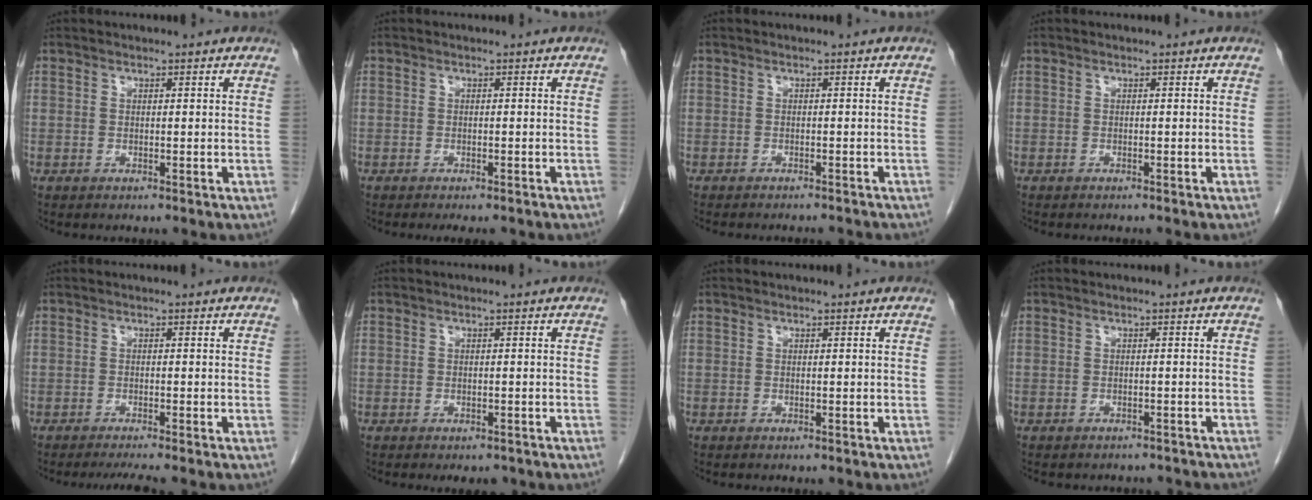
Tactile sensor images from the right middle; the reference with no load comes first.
{"total": 2.8, "force": [-2.3, 1.0, 1.2], "torque": [-0.010, -0.005, -0.029]}
{"total": 6.7, "force": [-6.2, 1.1, 2.2], "torque": [-0.018, -0.008, -0.071]}
{"total": 1.8, "force": [-1.6, 0.1, 0.8], "torque": [-0.009, 0.000, -0.018]}
{"total": 3.0, "force": [-2.5, -0.5, 1.5], "torque": [-0.022, -0.007, -0.041]}
{"total": 2.2, "force": [-1.7, 1.2, 0.7], "torque": [-0.006, 0.000, -0.017]}
{"total": 0.0}
{"total": 6.3, "force": [-5.8, 2.2, 1.4], "torque": [-0.014, 0.003, -0.060]}